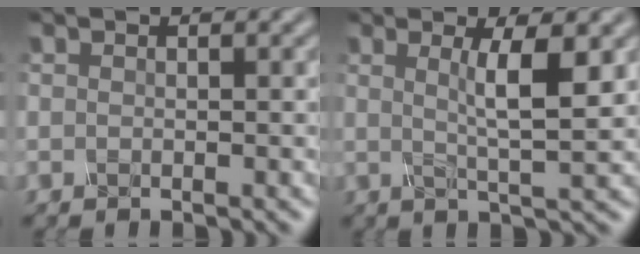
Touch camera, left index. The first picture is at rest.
{"total": 4.7, "force": [1.0, 0.8, 4.5], "torque": [-0.073, -0.003, 0.017]}